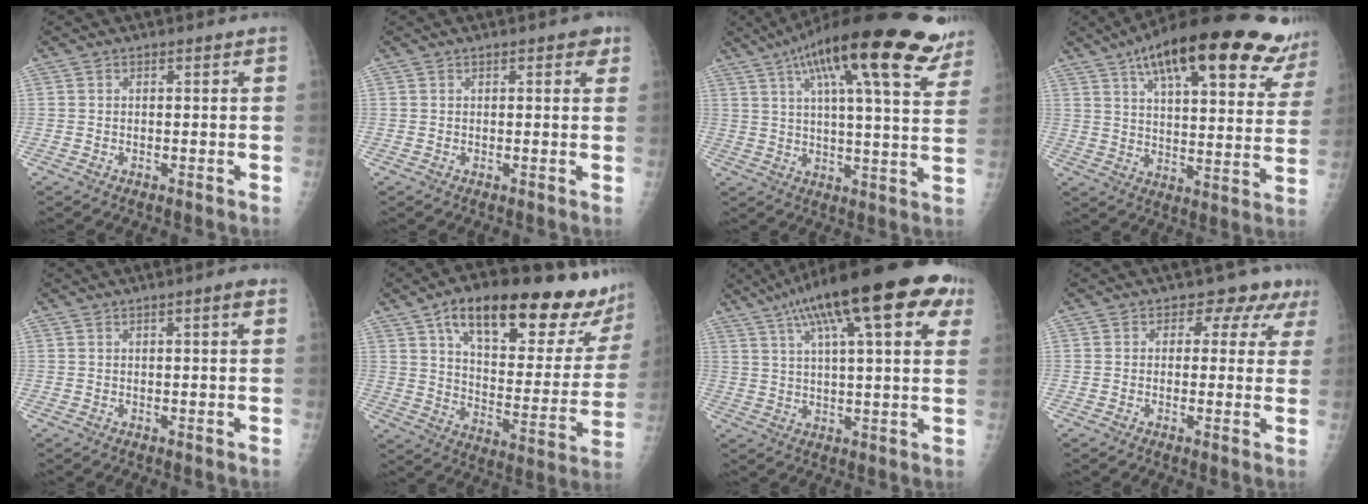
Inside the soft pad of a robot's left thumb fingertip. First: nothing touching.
{"total": 1.9, "force": [1.0, 1.0, 1.3], "torque": [-0.004, 0.000, 0.009]}
{"total": 25.6, "force": [16.0, 5.7, 19.2], "torque": [-0.276, -0.022, 0.224]}
{"total": 28.5, "force": [18.7, 8.5, 19.8], "torque": [-0.271, -0.037, 0.259]}
{"total": 2.0, "force": [0.8, 0.3, 1.8], "torque": [-0.028, 0.002, 0.009]}
{"total": 27.9, "force": [18.5, 9.6, 18.5], "torque": [-0.230, -0.055, 0.273]}
{"total": 23.4, "force": [11.8, 6.7, 19.0], "torque": [-0.282, 0.014, 0.172]}
{"total": 5.8, "force": [3.1, 4.4, 2.0], "torque": [0.018, -0.008, 0.018]}